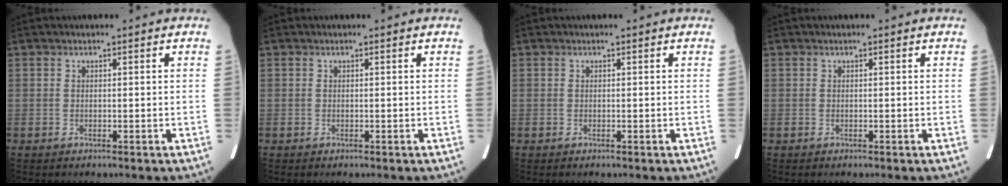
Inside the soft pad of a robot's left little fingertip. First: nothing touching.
{"total": 0.0}
{"total": 0.0}
{"total": 0.0}